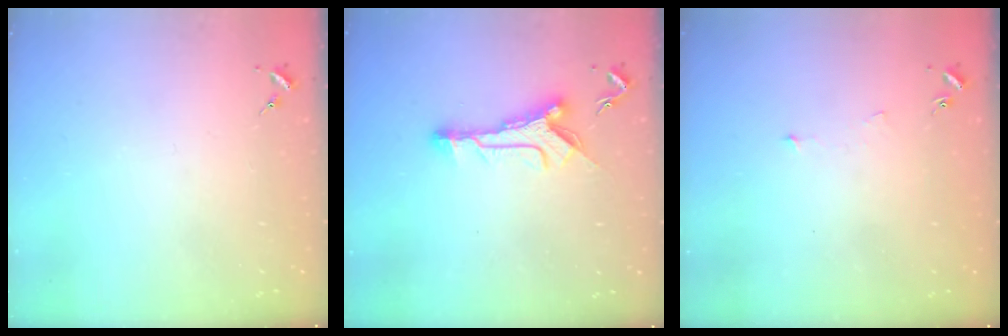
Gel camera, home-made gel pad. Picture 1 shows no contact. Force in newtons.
{"total": 10.9, "press": 10.9, "slide": 0.5}
{"total": 3.7, "press": 3.7, "slide": 0.2}